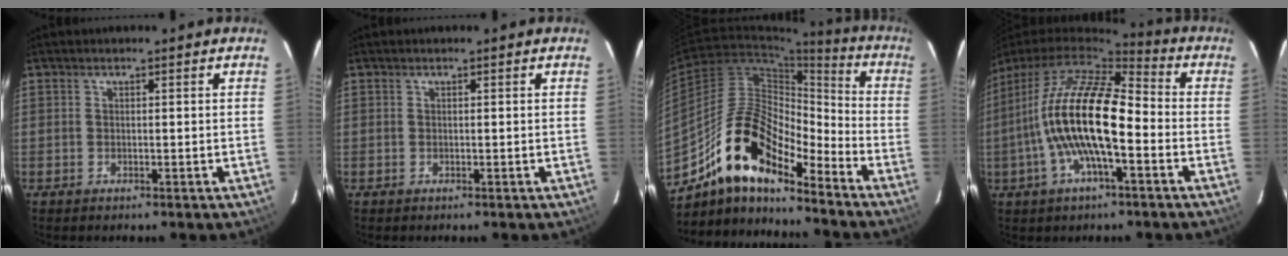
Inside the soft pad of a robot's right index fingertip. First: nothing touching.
{"total": 0.0}
{"total": 16.4, "force": [-12.3, 5.5, 9.5], "torque": [-0.167, 0.012, -0.237]}
{"total": 15.8, "force": [-3.1, 4.5, 14.9], "torque": [-0.272, -0.005, -0.062]}